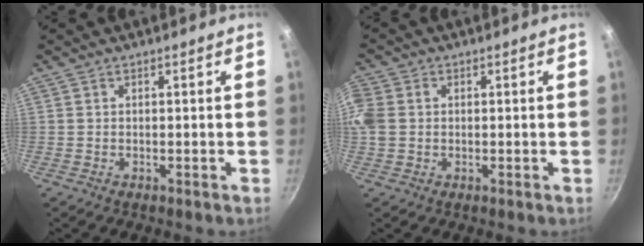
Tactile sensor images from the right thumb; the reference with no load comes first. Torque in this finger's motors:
{"motor_torque": [0.56, 1.37, 1.14, 0.29, 0.08]}